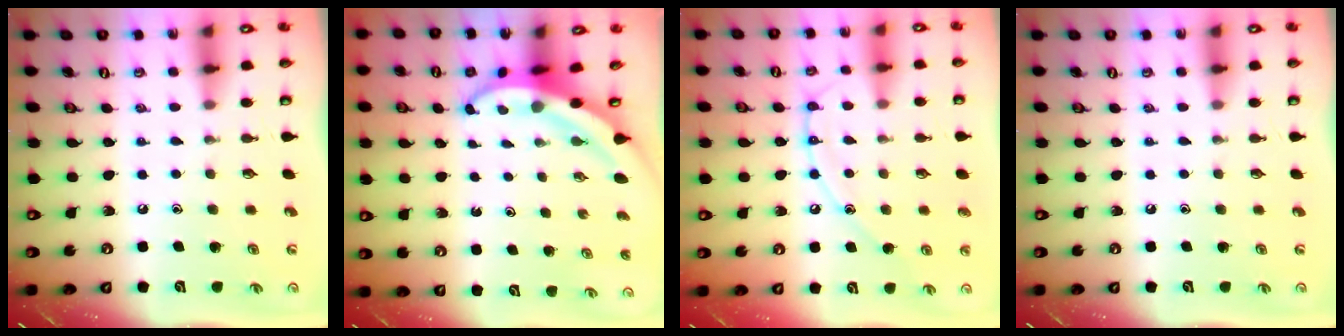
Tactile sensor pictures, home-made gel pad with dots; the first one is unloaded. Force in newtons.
{"total": 4.3, "press": 4.3, "slide": 0.5}
{"total": 10.9, "press": 10.8, "slide": 0.9}
{"total": 0.0}